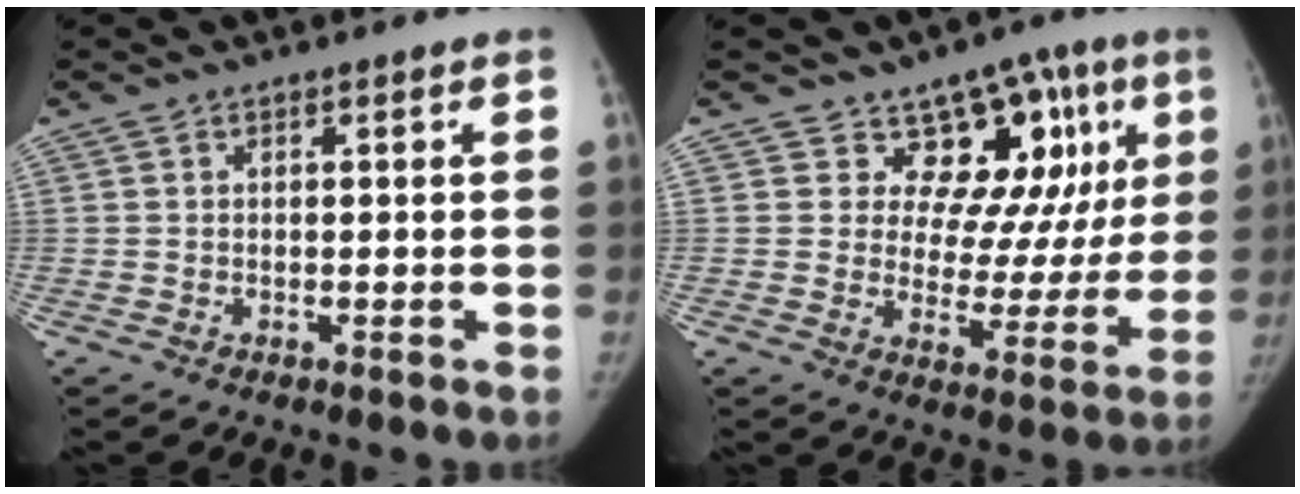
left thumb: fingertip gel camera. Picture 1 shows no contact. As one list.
[{"total": 15.0, "force": [7.8, 10.1, 7.9], "torque": [-0.026, -0.023, 0.104]}]